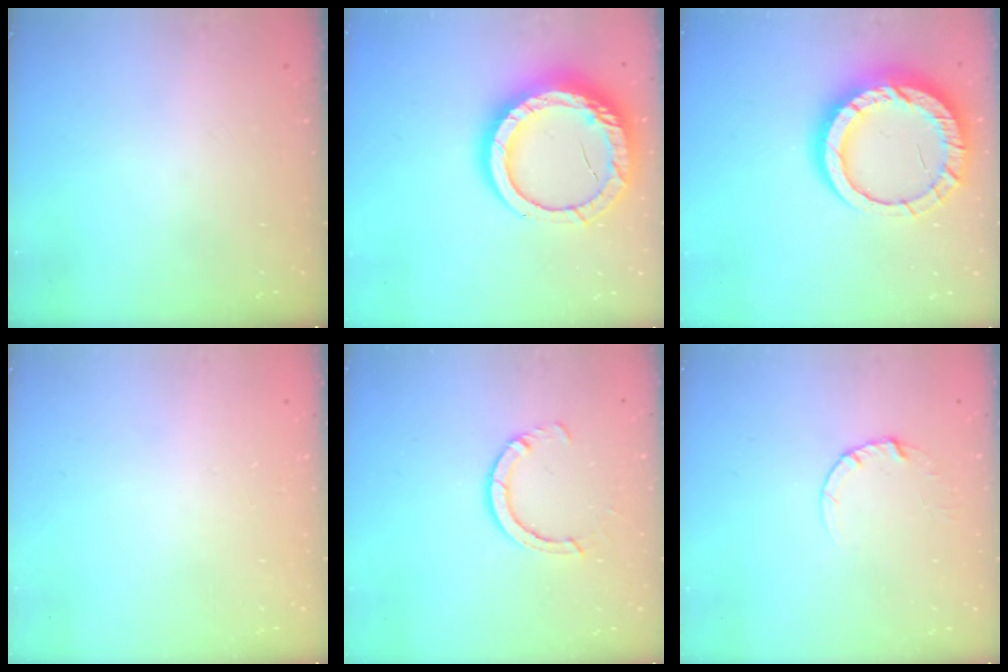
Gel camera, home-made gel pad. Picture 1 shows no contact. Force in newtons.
{"total": 21.8, "press": 21.7, "slide": 2.1}
{"total": 18.4, "press": 18.3, "slide": 1.7}
{"total": 2.6, "press": 2.6, "slide": 0.2}
{"total": 5.8, "press": 5.8, "slide": 0.6}
{"total": 2.7, "press": 2.7, "slide": 0.2}